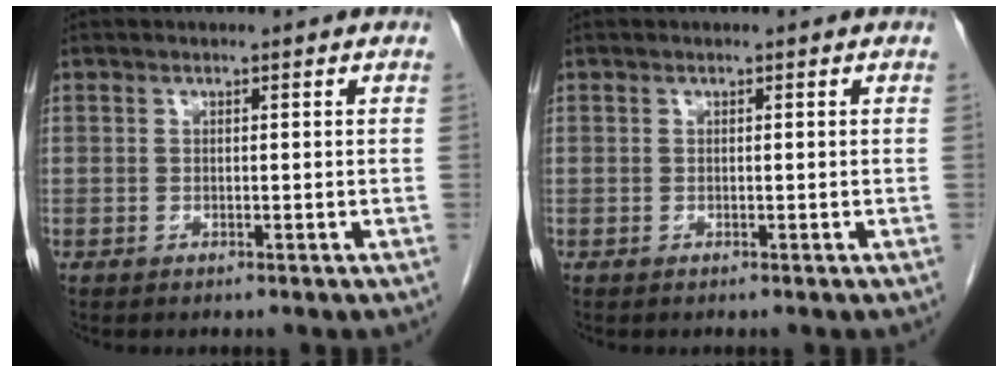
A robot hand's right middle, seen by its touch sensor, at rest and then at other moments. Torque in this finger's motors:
{"motor_torque": [0.22, -0.14, 0.03, 0.00]}